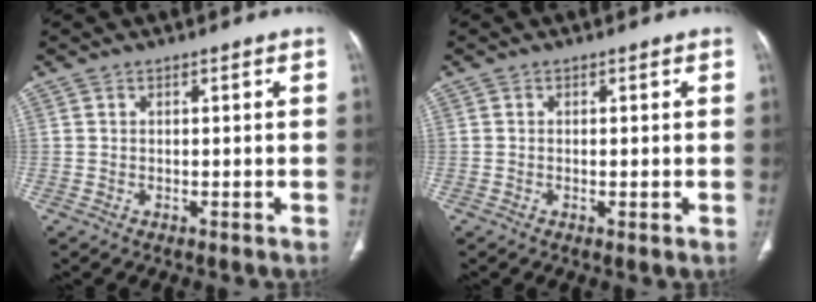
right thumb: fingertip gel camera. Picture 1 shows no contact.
{"total": 0.8, "force": [-0.2, 0.2, 0.8], "torque": [-0.021, -0.005, -0.003]}